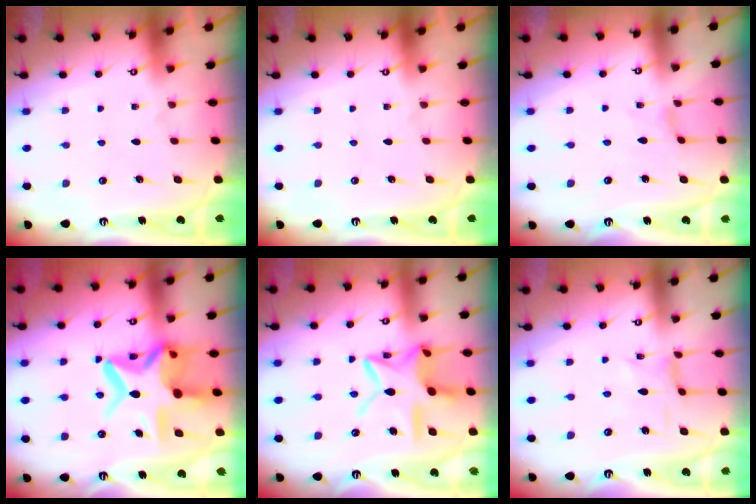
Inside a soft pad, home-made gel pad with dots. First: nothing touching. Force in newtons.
{"total": 0.0}
{"total": 1.1, "press": 1.0, "slide": 0.2}
{"total": 16.9, "press": 16.9, "slide": 1.3}
{"total": 16.3, "press": 16.2, "slide": 1.2}
{"total": 1.2, "press": 1.1, "slide": 0.4}